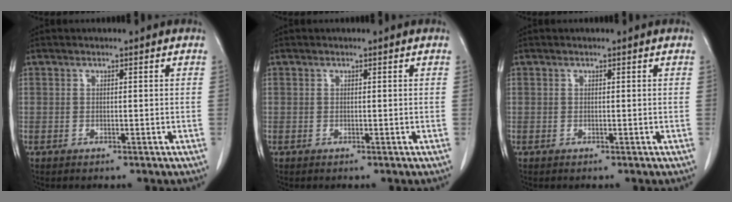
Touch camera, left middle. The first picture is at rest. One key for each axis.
{"total": 0.0}
{"total": 0.0}